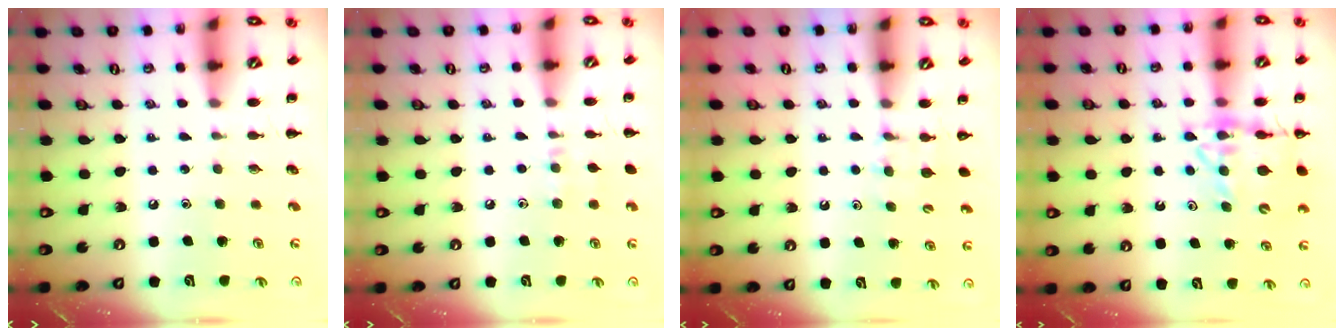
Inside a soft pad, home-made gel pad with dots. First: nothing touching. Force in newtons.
{"total": 6.5, "press": 6.4, "slide": 1.5}
{"total": 5.3, "press": 5.1, "slide": 1.5}
{"total": 13.6, "press": 13.2, "slide": 3.0}